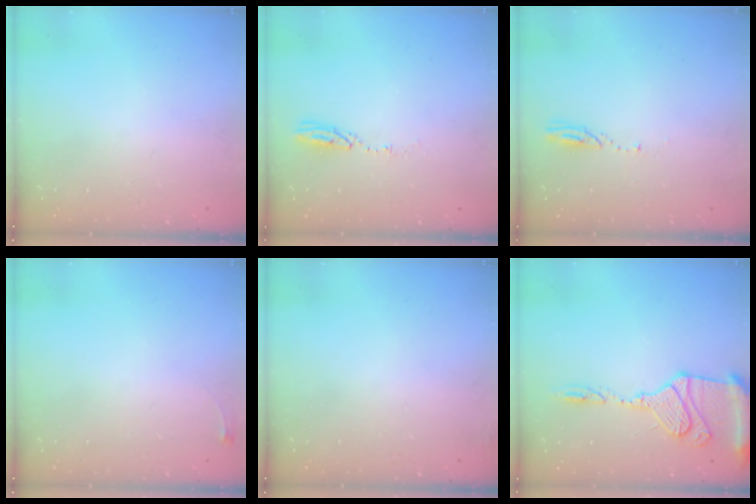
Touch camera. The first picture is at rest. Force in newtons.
{"total": 3.8, "press": 3.8, "slide": 0.2}
{"total": 3.3, "press": 3.3, "slide": 0.3}
{"total": 2.6, "press": 2.6, "slide": 0.6}
{"total": 3.0, "press": 2.9, "slide": 1.0}
{"total": 14.7, "press": 14.6, "slide": 1.8}